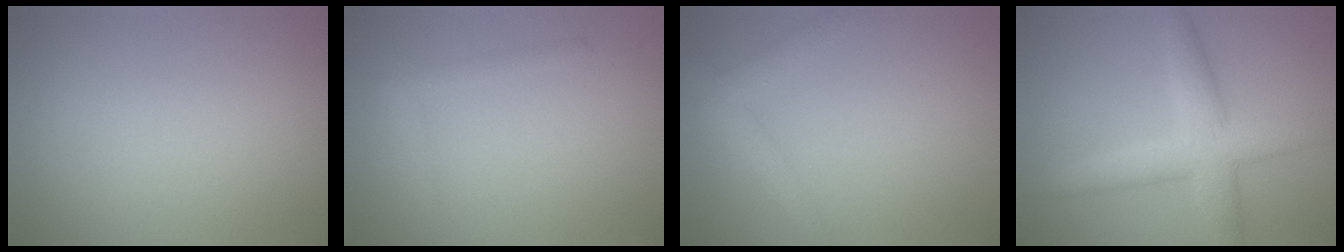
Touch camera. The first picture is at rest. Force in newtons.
{"total": 1.3, "press": 1.3, "slide": 0.1}
{"total": 3.6, "press": 3.6, "slide": 0.2}
{"total": 5.5, "press": 5.5, "slide": 0.4}